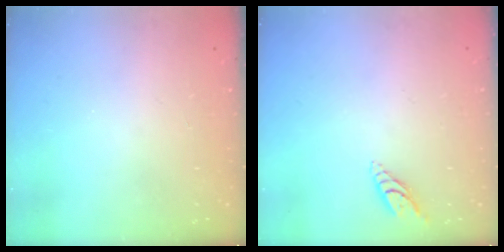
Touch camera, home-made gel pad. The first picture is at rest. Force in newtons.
{"total": 6.2, "press": 6.2, "slide": 0.7}